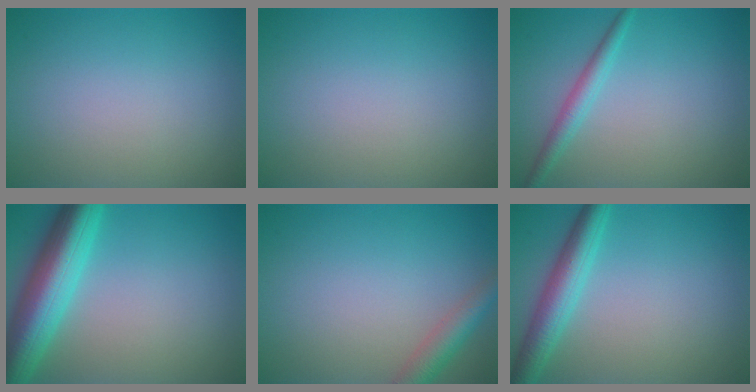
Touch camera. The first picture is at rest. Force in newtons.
{"total": 0.0}
{"total": 2.1, "press": 2.1, "slide": 0.1}
{"total": 8.5, "press": 8.5, "slide": 0.5}
{"total": 2.9, "press": 2.9, "slide": 0.2}
{"total": 4.3, "press": 4.3, "slide": 0.1}